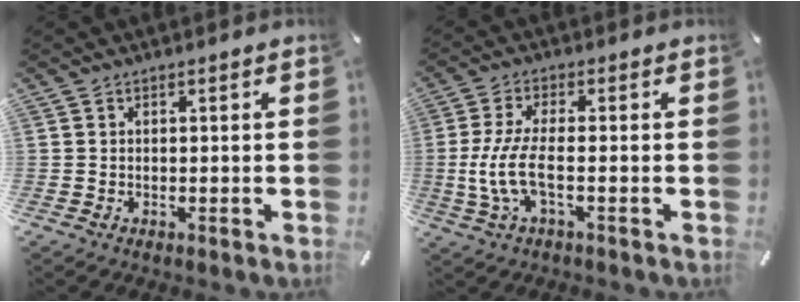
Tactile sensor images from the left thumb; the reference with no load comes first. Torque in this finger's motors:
{"motor_torque": [-0.03, 1.00, 1.03, 0.08, 0.18]}